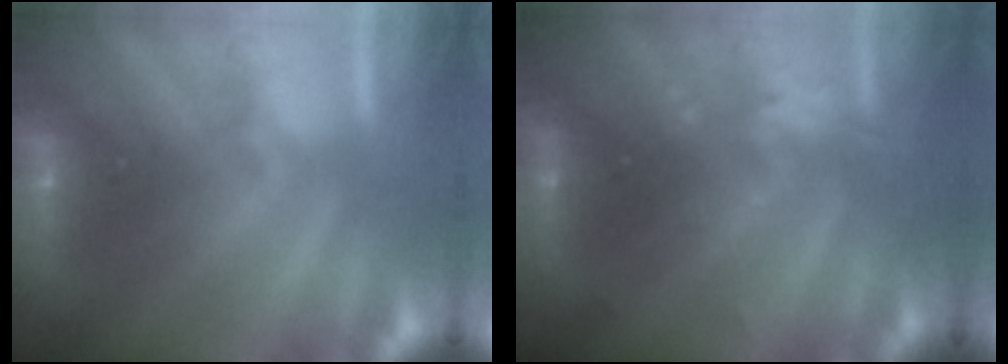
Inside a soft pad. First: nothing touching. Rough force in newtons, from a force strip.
{"total": 2.5}